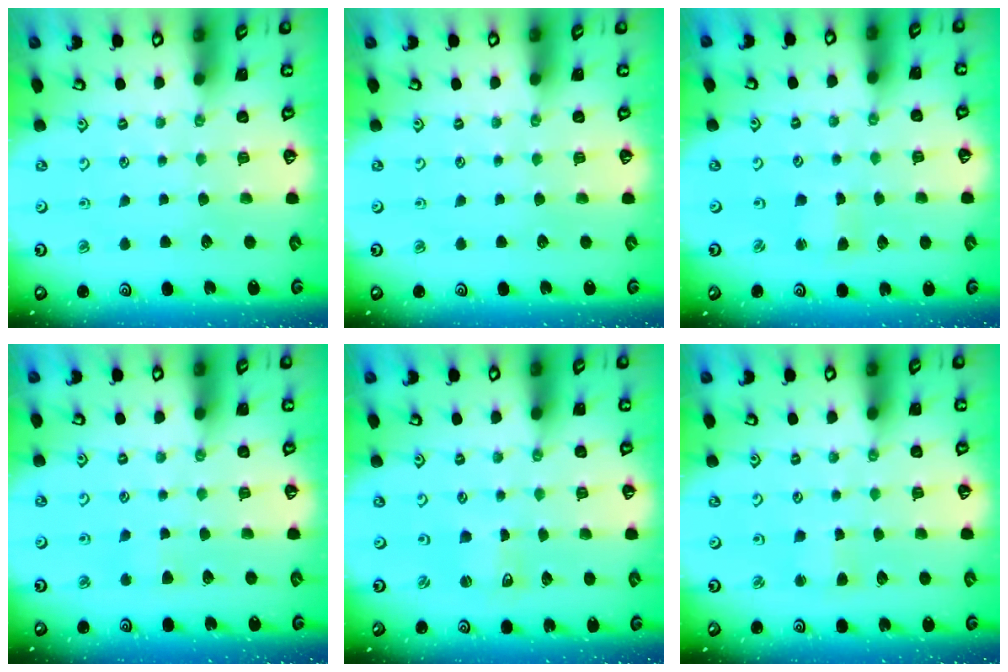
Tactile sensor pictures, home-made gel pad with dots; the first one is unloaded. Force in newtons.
{"total": 0.0}
{"total": 1.4, "press": 1.3, "slide": 0.3}
{"total": 3.3, "press": 3.3, "slide": 0.5}
{"total": 0.6, "press": 0.6, "slide": 0.1}
{"total": 2.6, "press": 2.6, "slide": 0.4}